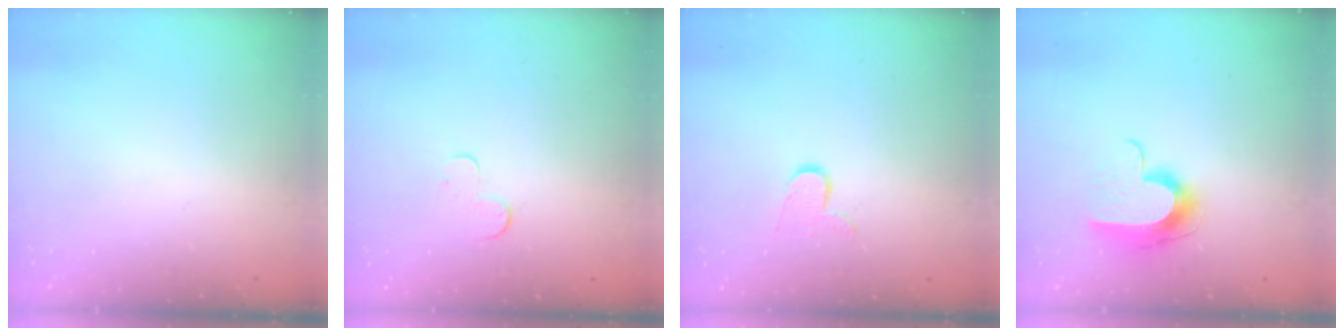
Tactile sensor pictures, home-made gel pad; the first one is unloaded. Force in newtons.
{"total": 4.8, "press": 4.8, "slide": 0.5}
{"total": 7.2, "press": 7.2, "slide": 0.6}
{"total": 10.2, "press": 10.2, "slide": 0.6}